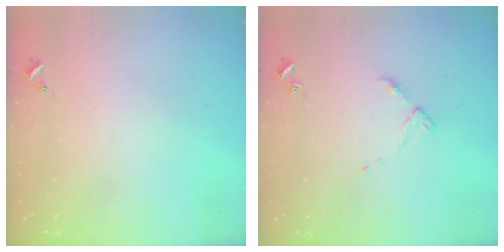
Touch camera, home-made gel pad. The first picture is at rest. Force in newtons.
{"total": 4.5, "press": 4.4, "slide": 0.6}